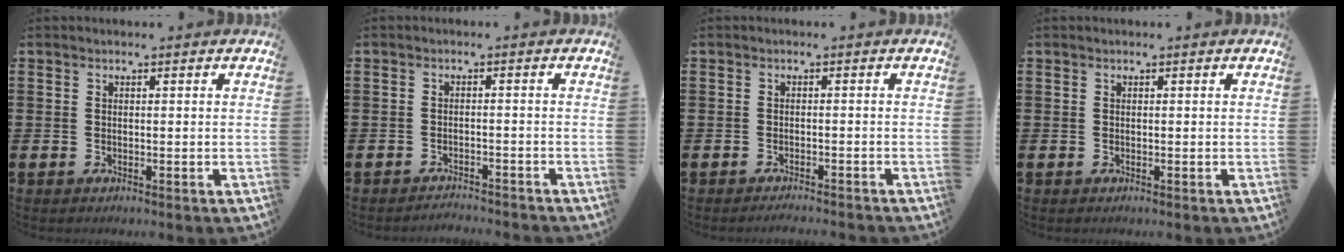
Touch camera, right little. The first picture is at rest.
{"total": 1.6, "force": [-1.6, -0.2, -0.2], "torque": [0.000, 0.005, -0.035]}
{"total": 1.1, "force": [-1.1, -0.2, 0.1], "torque": [-0.002, -0.001, -0.021]}
{"total": 0.0}